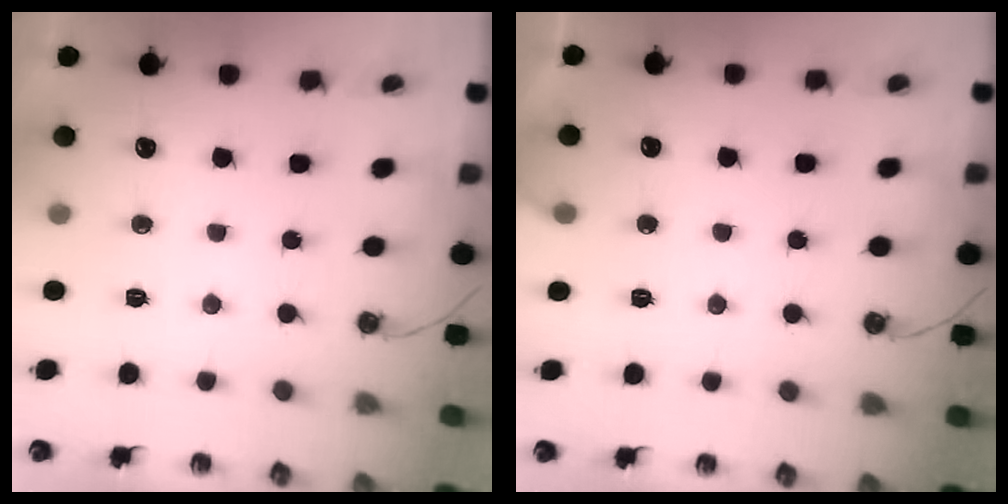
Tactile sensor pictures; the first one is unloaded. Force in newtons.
{"total": 3.8, "press": 3.8, "slide": 0.3}